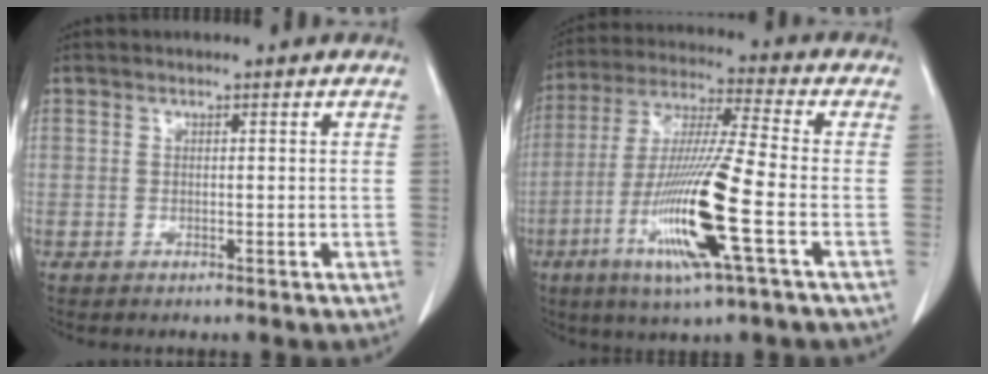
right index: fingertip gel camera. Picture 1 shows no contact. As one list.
[{"total": 16.2, "force": [-5.4, -0.2, 15.2], "torque": [-0.312, -0.023, -0.106]}]